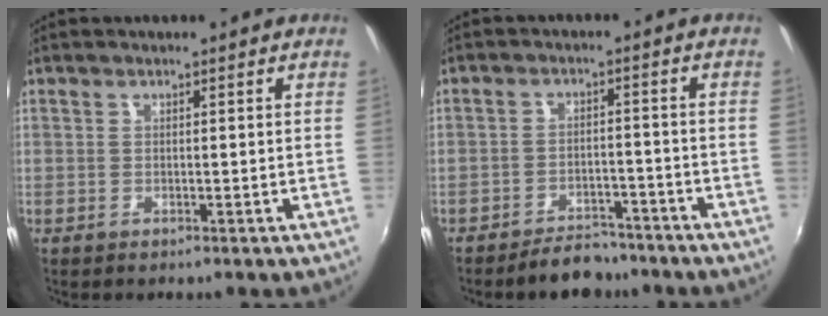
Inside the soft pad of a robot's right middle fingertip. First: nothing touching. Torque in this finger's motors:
{"motor_torque": [0.04, -0.04, 0.02, 0.02]}